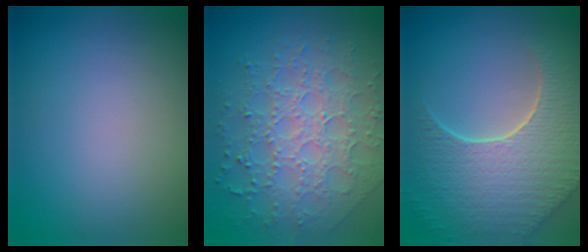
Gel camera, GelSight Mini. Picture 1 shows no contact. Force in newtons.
{"total": 8.0, "press": 5.6, "slide": 5.7}
{"total": 8.6, "press": 6.2, "slide": 6.0}